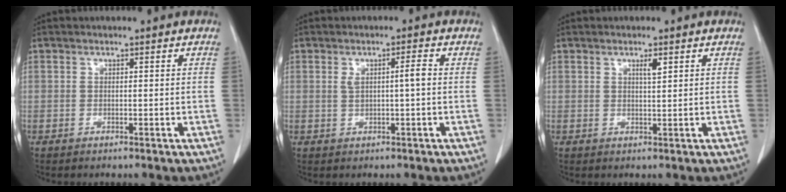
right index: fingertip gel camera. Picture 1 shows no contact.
{"total": 2.8, "force": [0.2, 0.3, 2.8], "torque": [-0.052, 0.008, 0.008]}
{"total": 1.5, "force": [0.8, 0.1, 1.3], "torque": [-0.024, -0.004, 0.013]}